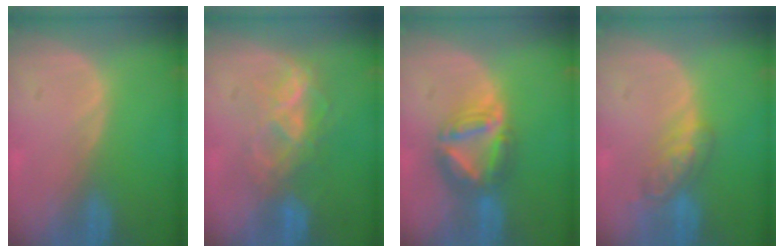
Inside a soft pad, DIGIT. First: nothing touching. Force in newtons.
{"total": 6.3, "press": 6.2, "slide": 0.6}
{"total": 7.7, "press": 6.7, "slide": 3.9}
{"total": 5.3, "press": 4.8, "slide": 2.1}